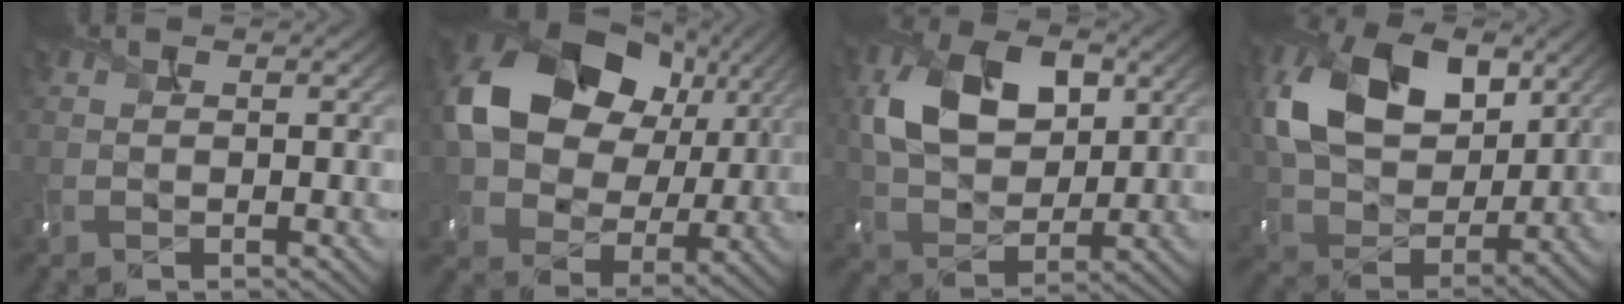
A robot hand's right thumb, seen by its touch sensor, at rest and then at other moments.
{"total": 17.0, "force": [5.1, 12.8, 10.0], "torque": [-0.204, 0.021, 0.099]}
{"total": 10.7, "force": [3.2, 7.2, 7.3], "torque": [-0.152, 0.006, 0.057]}
{"total": 14.3, "force": [5.2, 9.2, 9.6], "torque": [-0.207, 0.010, 0.098]}